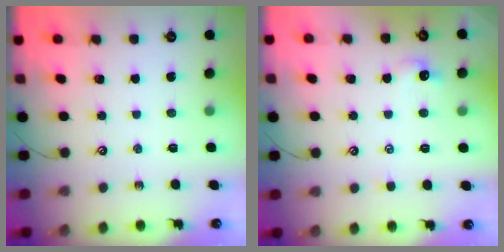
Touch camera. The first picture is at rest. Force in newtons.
{"total": 0.7, "press": 0.2, "slide": 0.6}